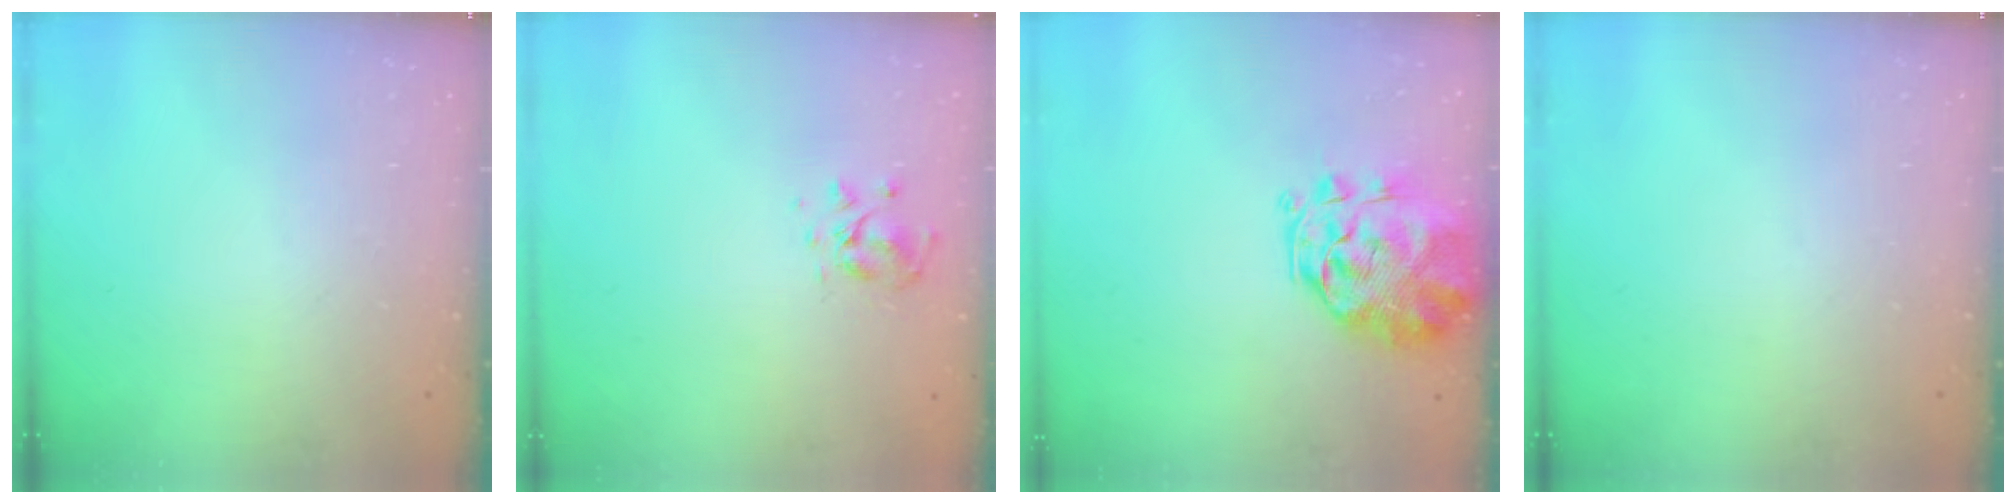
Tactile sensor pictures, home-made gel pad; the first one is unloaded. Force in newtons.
{"total": 4.2, "press": 4.0, "slide": 1.2}
{"total": 3.4, "press": 3.0, "slide": 1.6}
{"total": 0.0}